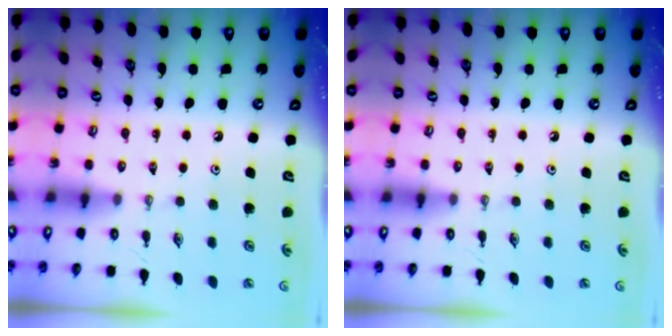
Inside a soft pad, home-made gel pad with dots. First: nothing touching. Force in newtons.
{"total": 0.0}